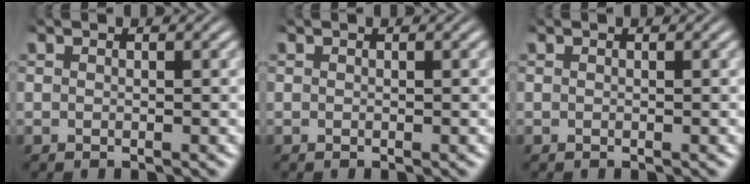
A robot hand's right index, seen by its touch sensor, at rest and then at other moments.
{"total": 0.0}
{"total": 0.0}